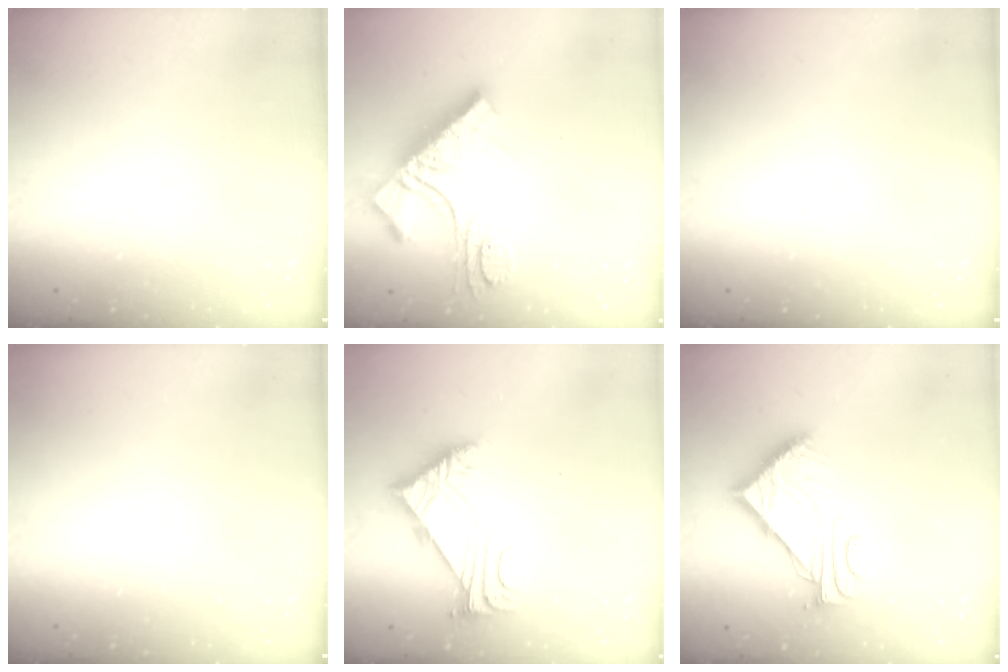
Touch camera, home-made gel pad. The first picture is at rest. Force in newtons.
{"total": 15.9, "press": 15.8, "slide": 1.7}
{"total": 0.0}
{"total": 0.0}
{"total": 5.6, "press": 5.5, "slide": 1.0}
{"total": 10.3, "press": 10.2, "slide": 0.9}